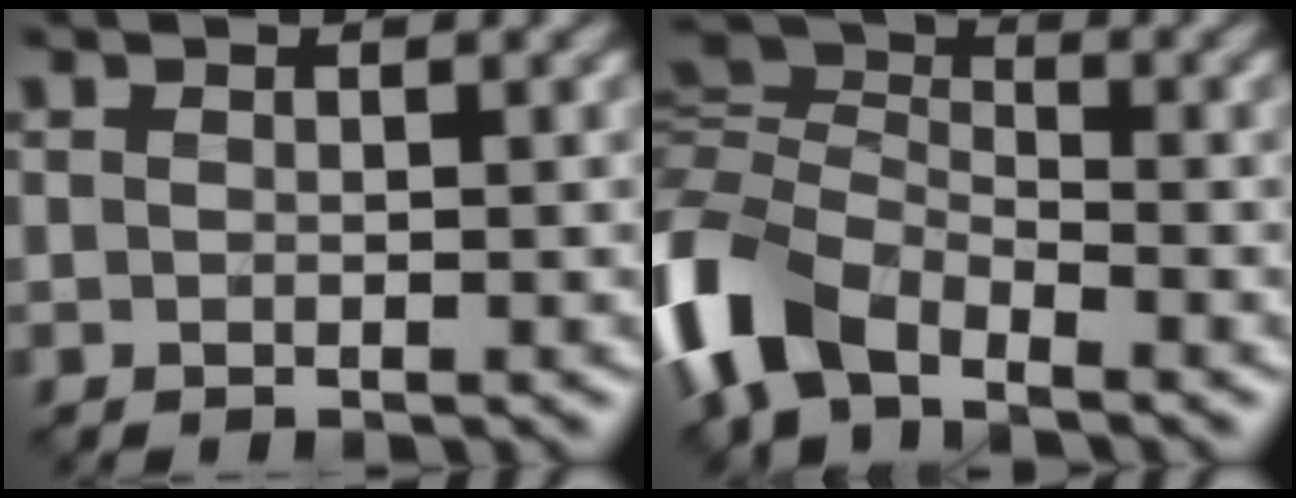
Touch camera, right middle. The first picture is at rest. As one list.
[{"total": 8.3, "force": [-4.0, 4.9, 5.5], "torque": [-0.119, 0.003, -0.100]}]